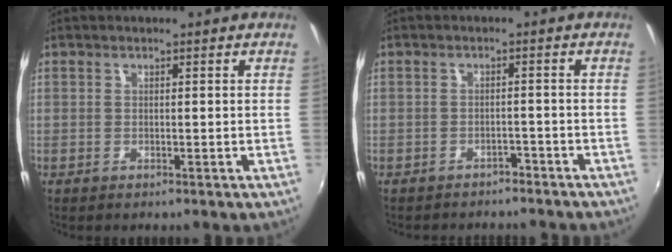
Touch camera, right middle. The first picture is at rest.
{"total": 5.5, "force": [-4.9, 2.0, 1.3], "torque": [-0.037, -0.004, -0.063]}